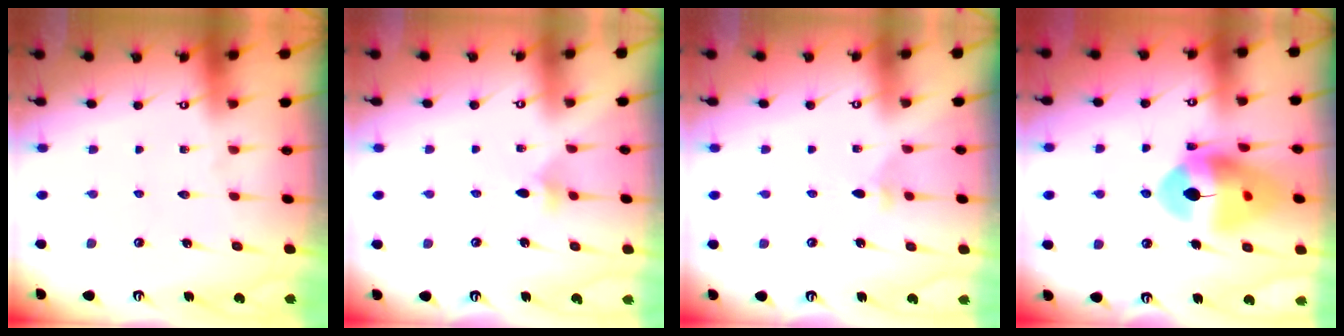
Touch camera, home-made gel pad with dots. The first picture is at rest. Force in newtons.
{"total": 4.0, "press": 3.9, "slide": 0.8}
{"total": 2.9, "press": 2.8, "slide": 0.8}
{"total": 16.0, "press": 15.9, "slide": 1.7}